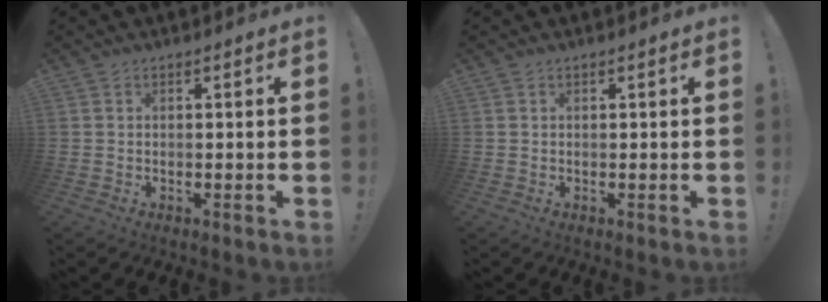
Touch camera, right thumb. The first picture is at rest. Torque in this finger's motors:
{"motor_torque": [-0.03, 0.07, -0.07, 0.03, 0.03]}